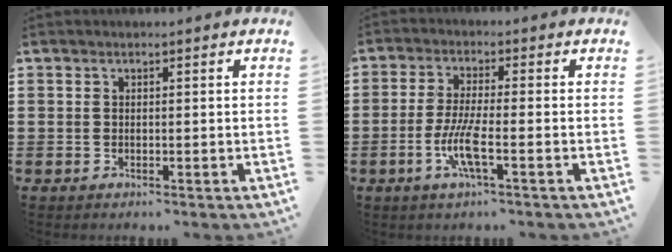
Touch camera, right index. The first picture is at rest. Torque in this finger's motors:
{"motor_torque": [2.14, 0.00, 0.57, 0.16]}